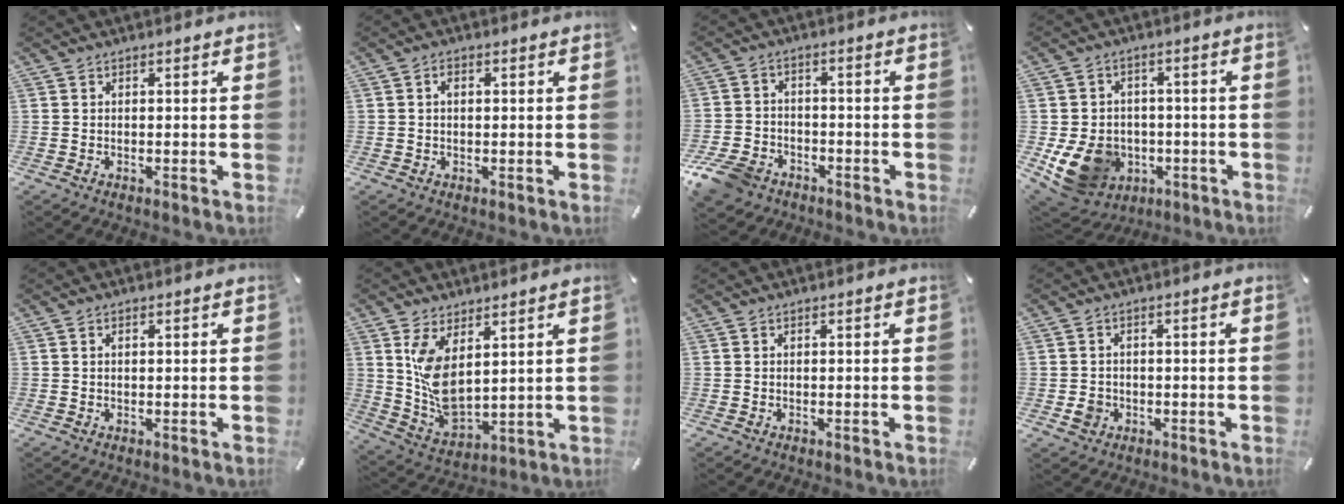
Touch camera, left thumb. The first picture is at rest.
{"total": 1.8, "force": [0.3, 1.1, 1.3], "torque": [-0.029, 0.006, 0.004]}
{"total": 8.2, "force": [-5.4, 5.3, 3.0], "torque": [-0.073, 0.030, -0.106]}
{"total": 12.6, "force": [-3.5, 10.6, 6.0], "torque": [-0.135, 0.015, -0.054]}
{"total": 0.9, "force": [0.2, 0.5, 0.8], "torque": [-0.016, 0.004, 0.003]}
{"total": 9.5, "force": [4.3, 4.9, 6.9], "torque": [-0.154, -0.028, 0.082]}
{"total": 0.0}
{"total": 3.4, "force": [-1.0, 3.0, 1.3], "torque": [-0.028, 0.003, -0.019]}